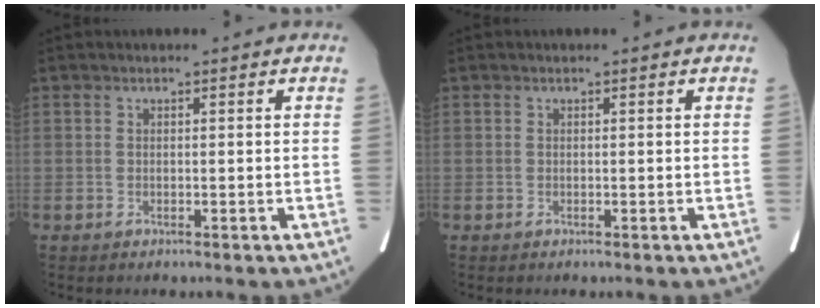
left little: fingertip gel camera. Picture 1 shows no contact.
{"total": 0.0}